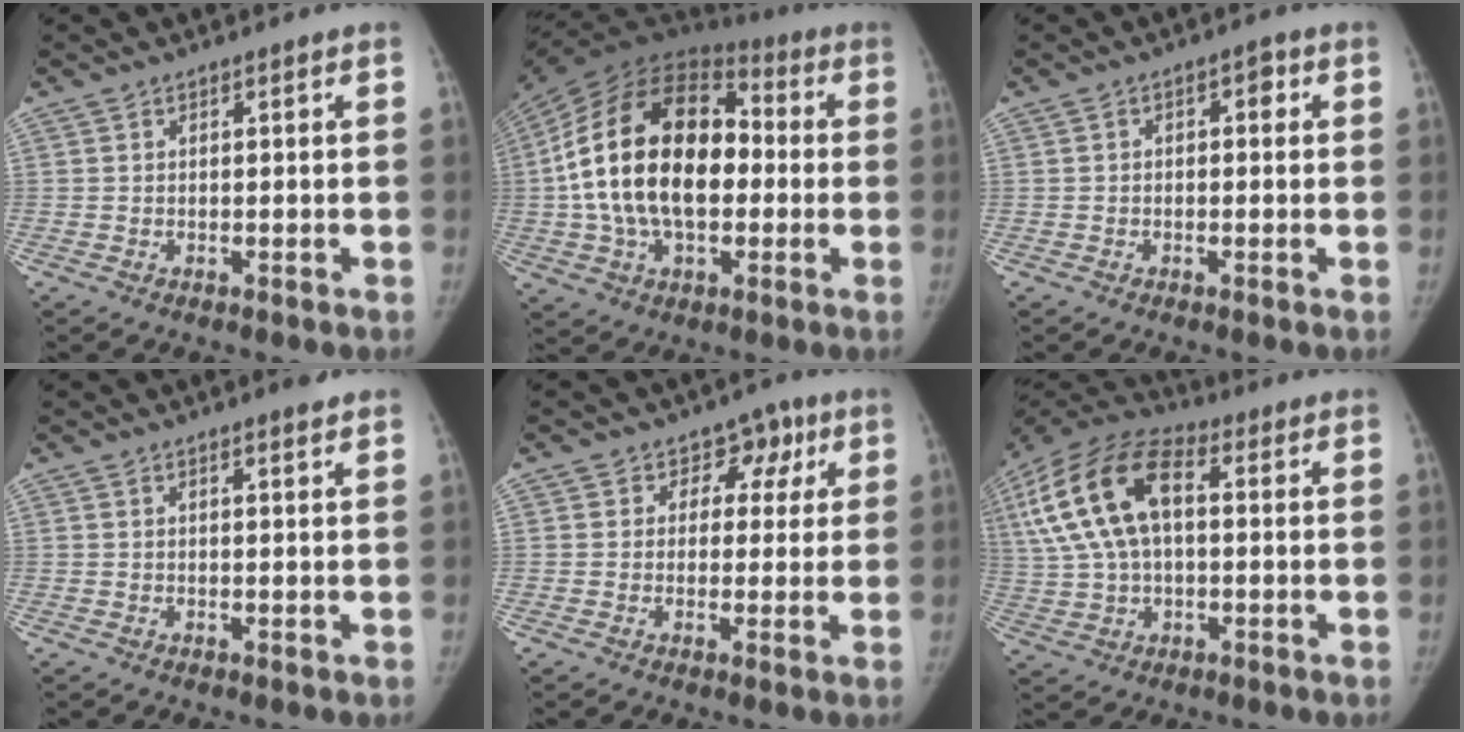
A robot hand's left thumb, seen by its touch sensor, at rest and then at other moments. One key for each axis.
{"total": 26.3, "fx": -0.2, "fy": 16.0, "fz": 20.9, "tx": -0.378, "ty": 0.033, "tz": -0.006}
{"total": 2.7, "fx": 0.3, "fy": 1.7, "fz": 2.0, "tx": -0.013, "ty": 0.011, "tz": -0.002}
{"total": 2.0, "fx": 1.4, "fy": 0.4, "fz": 1.3, "tx": -0.015, "ty": -0.006, "tz": 0.018}
{"total": 6.3, "fx": 2.5, "fy": 5.3, "fz": 2.2, "tx": 0.020, "ty": 0.001, "tz": 0.026}
{"total": 19.3, "fx": 4.1, "fy": 10.9, "fz": 15.4, "tx": -0.310, "ty": 0.028, "tz": 0.064}